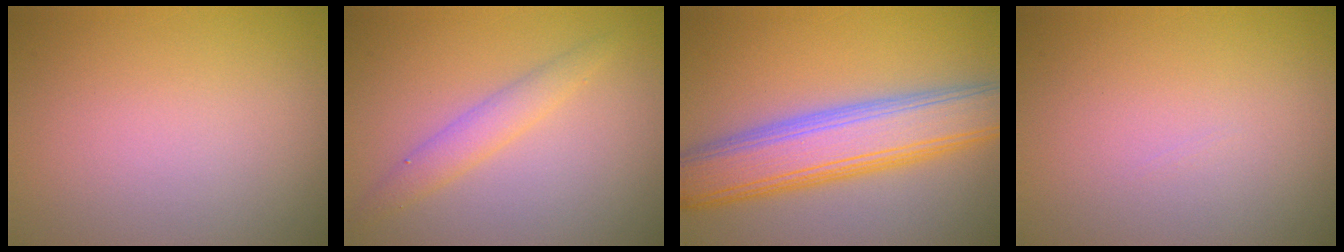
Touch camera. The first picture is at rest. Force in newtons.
{"total": 2.2, "press": 2.2, "slide": 0.0}
{"total": 8.0, "press": 8.0, "slide": 0.2}
{"total": 0.0}